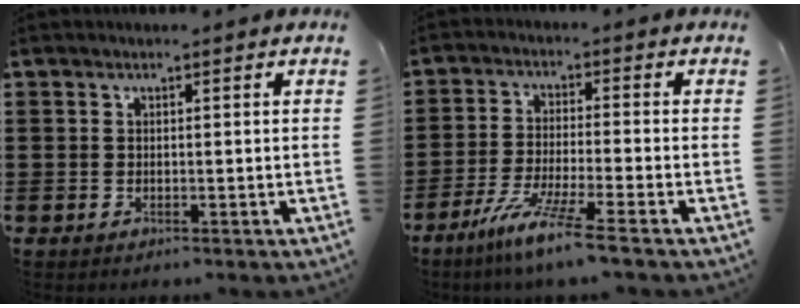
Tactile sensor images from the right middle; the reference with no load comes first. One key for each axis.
{"total": 7.1, "fx": -5.4, "fy": -0.5, "fz": 4.5, "tx": -0.091, "ty": -0.019, "tz": -0.101}